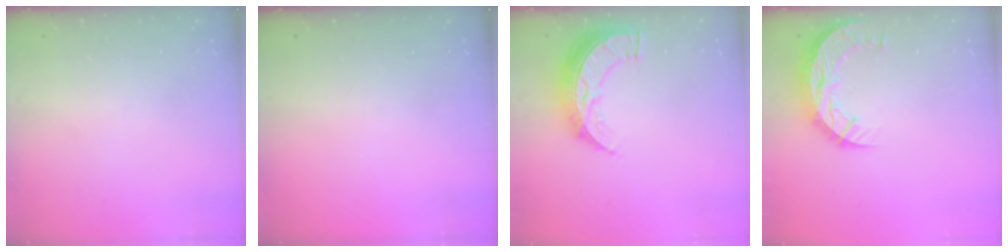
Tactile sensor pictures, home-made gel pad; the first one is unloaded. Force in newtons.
{"total": 0.0}
{"total": 11.9, "press": 11.8, "slide": 1.0}
{"total": 10.3, "press": 10.2, "slide": 0.7}